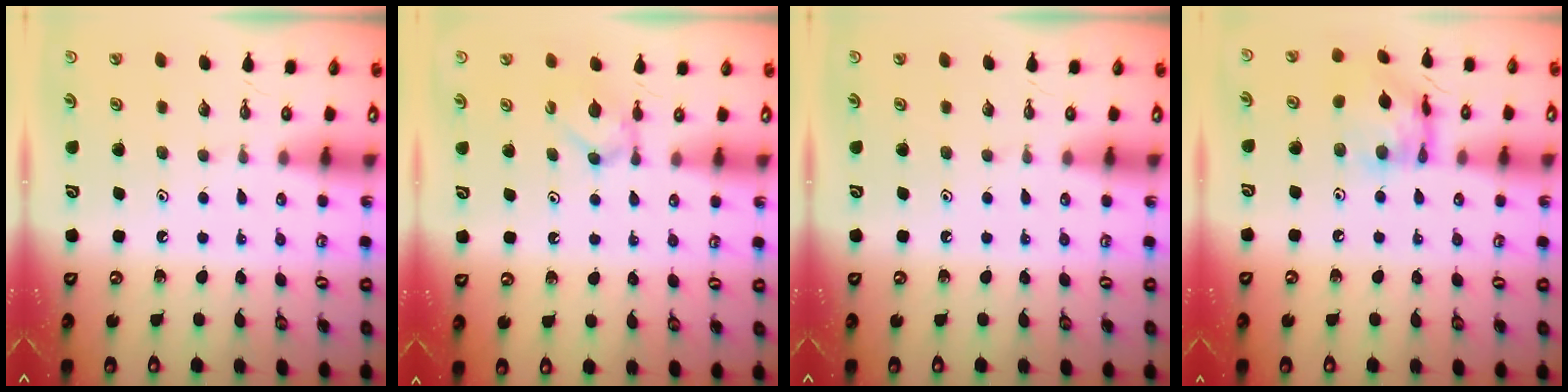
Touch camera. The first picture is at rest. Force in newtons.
{"total": 3.6, "press": 3.5, "slide": 0.6}
{"total": 0.0}
{"total": 12.5, "press": 12.5, "slide": 1.1}